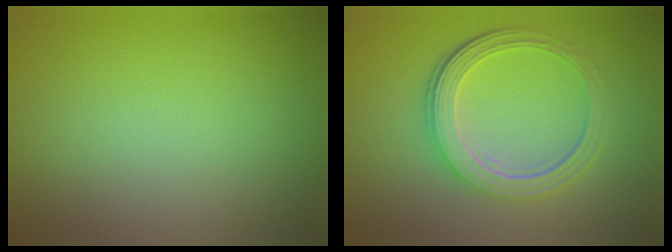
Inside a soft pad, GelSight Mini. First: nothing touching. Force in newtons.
{"total": 5.4, "press": 3.9, "slide": 3.7}